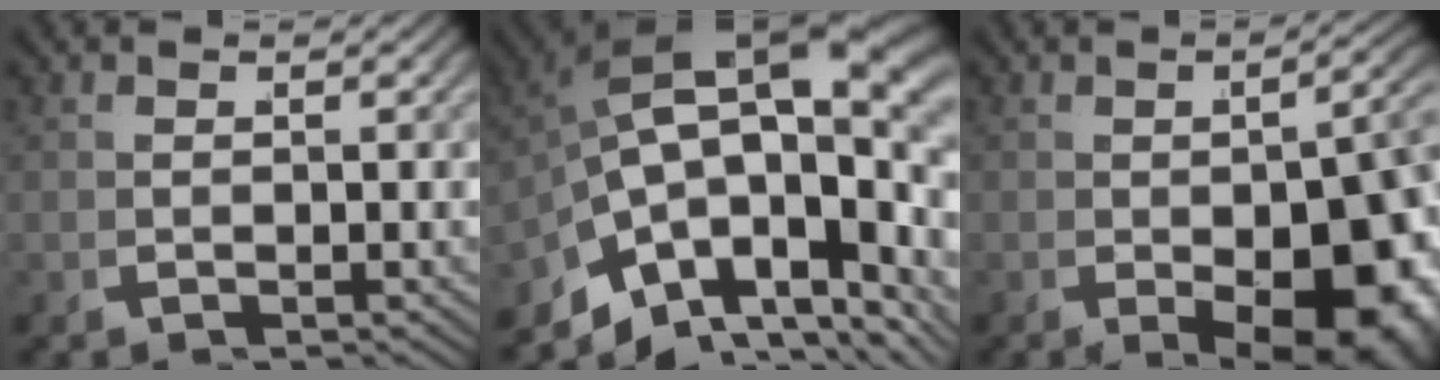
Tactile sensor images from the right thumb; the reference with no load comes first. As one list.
[{"total": 15.9, "force": [1.2, 9.0, 13.0], "torque": [-0.219, -0.012, 0.028]}, {"total": 13.6, "force": [-2.9, 7.5, 10.9], "torque": [-0.153, -0.041, -0.018]}]